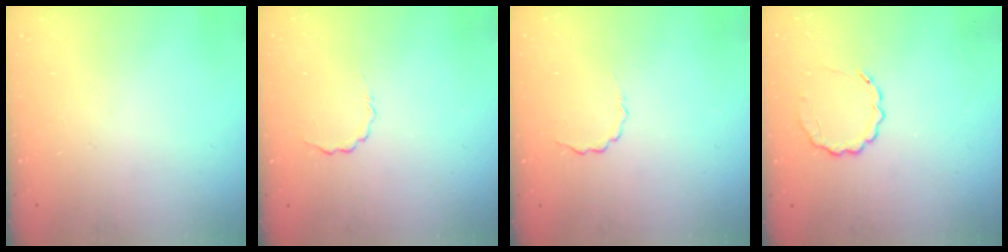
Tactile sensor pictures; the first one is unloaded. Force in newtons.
{"total": 2.6, "press": 2.5, "slide": 0.8}
{"total": 2.6, "press": 2.5, "slide": 0.8}
{"total": 5.3, "press": 5.1, "slide": 1.5}